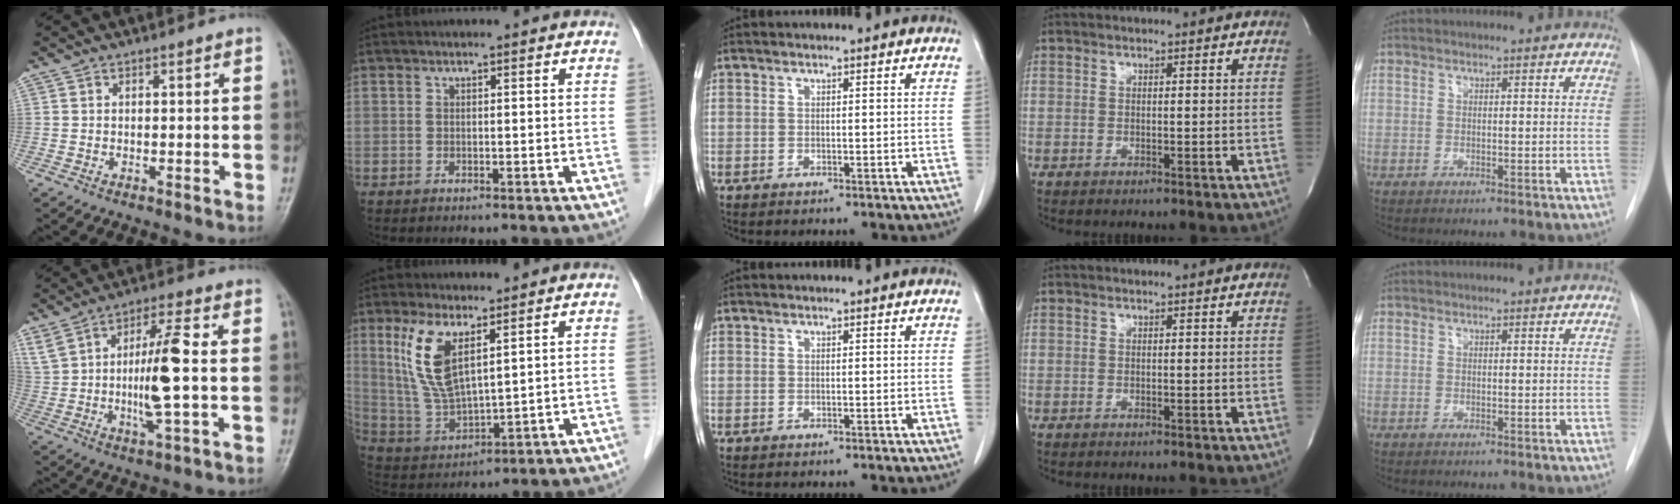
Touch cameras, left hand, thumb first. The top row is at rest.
{"thumb": {"total": 13.0, "force": [1.1, 3.3, 12.5], "torque": [-0.250, 0.005, 0.022]}, "index": {"total": 9.5, "force": [4.5, 2.5, 8.1], "torque": [-0.182, -0.005, 0.100]}}